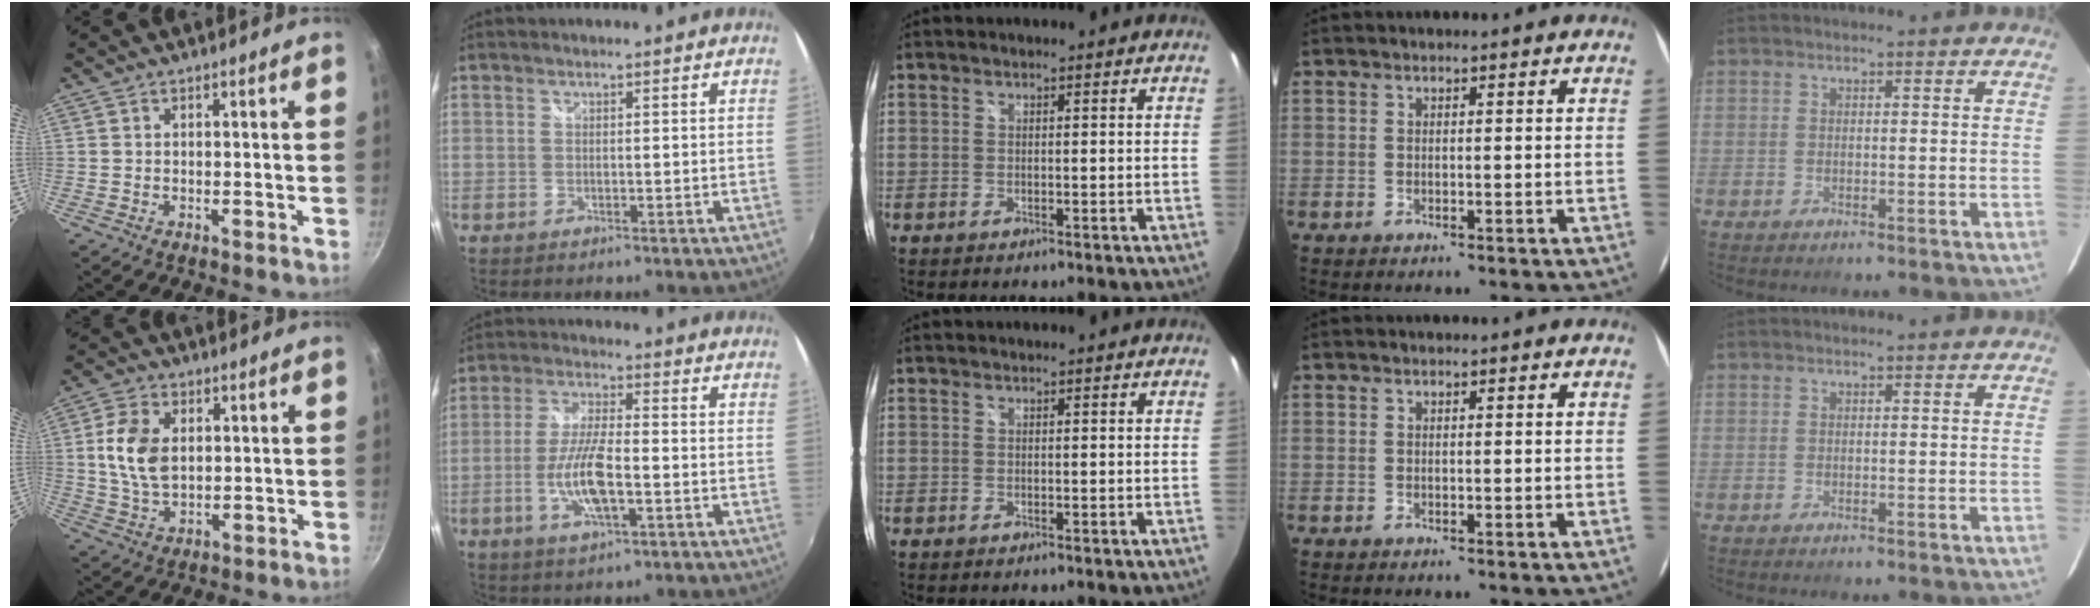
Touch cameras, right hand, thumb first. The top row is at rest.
{"thumb": {"total": 9.4, "force": [1.6, 5.9, 7.2], "torque": [-0.128, -0.003, 0.032]}, "index": {"total": 9.2, "force": [-2.8, 2.4, 8.4], "torque": [-0.171, -0.002, -0.055]}}